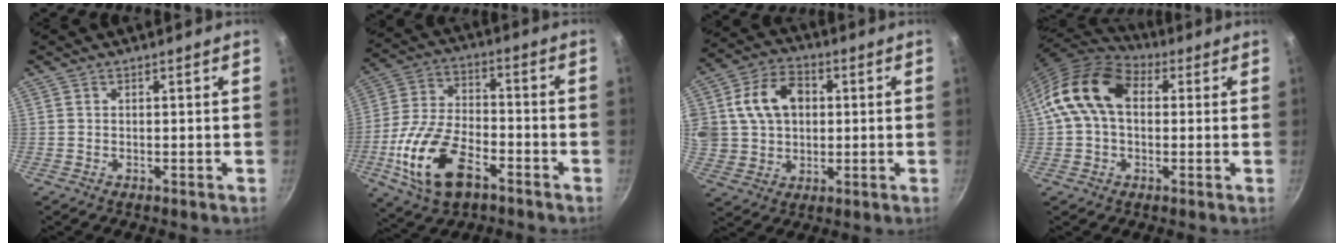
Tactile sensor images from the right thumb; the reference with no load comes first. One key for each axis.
{"total": 16.7, "fx": -7.2, "fy": 8.9, "fz": 12.1, "tx": -0.231, "ty": 0.029, "tz": -0.139}
{"total": 15.4, "fx": 3.1, "fy": 12.0, "fz": 9.2, "tx": -0.161, "ty": 0.018, "tz": 0.054}
{"total": 13.9, "fx": 2.2, "fy": 9.6, "fz": 9.9, "tx": -0.157, "ty": 0.024, "tz": 0.020}